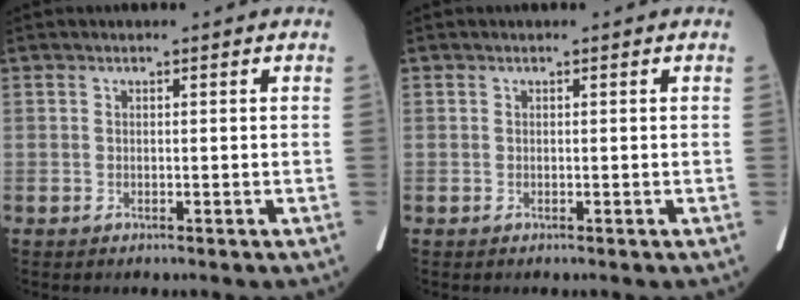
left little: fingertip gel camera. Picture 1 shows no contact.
{"total": 0.0}